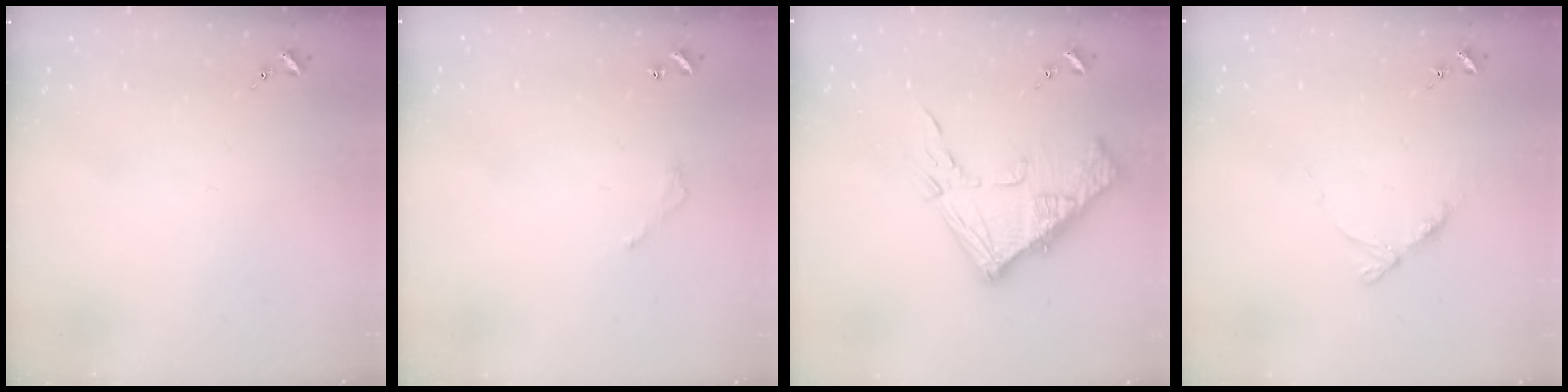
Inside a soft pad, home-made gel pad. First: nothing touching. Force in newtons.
{"total": 3.1, "press": 3.0, "slide": 0.3}
{"total": 16.7, "press": 16.6, "slide": 1.8}
{"total": 6.9, "press": 6.8, "slide": 0.7}